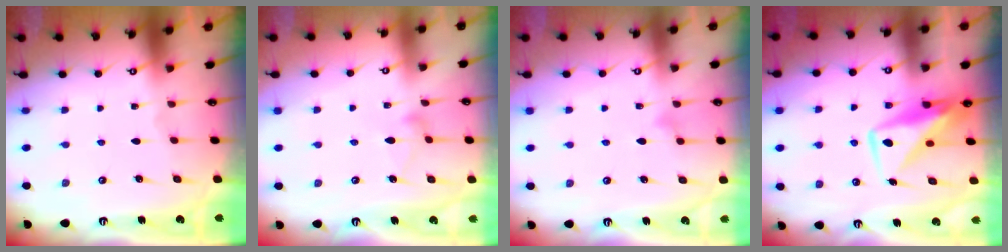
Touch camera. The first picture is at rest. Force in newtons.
{"total": 7.3, "press": 7.3, "slide": 0.3}
{"total": 6.7, "press": 6.7, "slide": 0.3}
{"total": 11.4, "press": 11.4, "slide": 0.9}